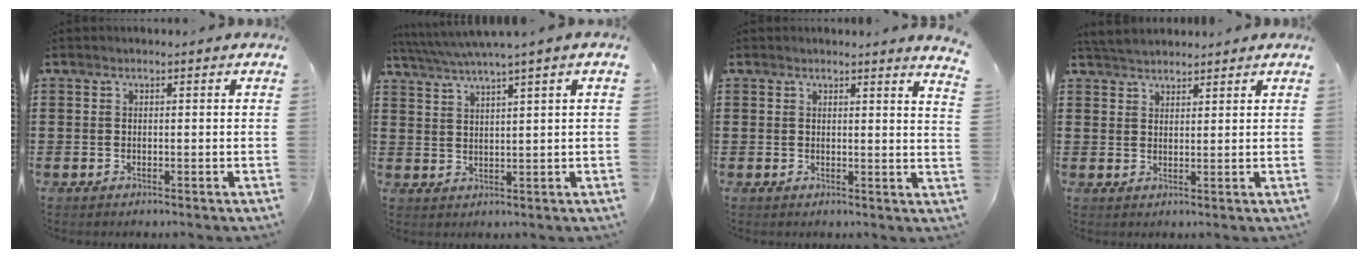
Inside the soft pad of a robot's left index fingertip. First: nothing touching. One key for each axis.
{"total": 2.9, "fx": 2.3, "fy": -0.7, "fz": 1.6, "tx": -0.039, "ty": -0.011, "tz": 0.037}
{"total": 2.1, "fx": 1.9, "fy": -0.5, "fz": 0.7, "tx": -0.010, "ty": -0.011, "tz": 0.035}
{"total": 3.3, "fx": 3.2, "fy": 1.0, "fz": 0.3, "tx": -0.016, "ty": 0.000, "tz": 0.061}